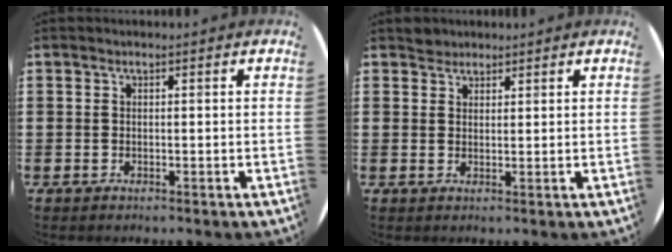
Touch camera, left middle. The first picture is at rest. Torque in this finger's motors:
{"motor_torque": [0.28, -0.22, 0.01, -0.01]}